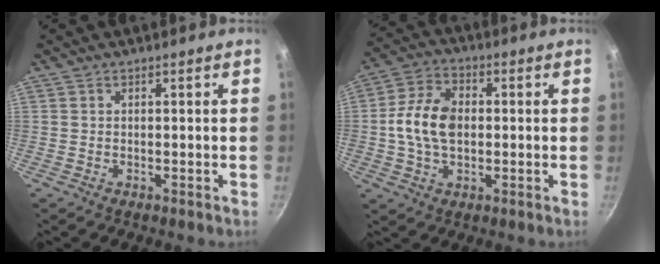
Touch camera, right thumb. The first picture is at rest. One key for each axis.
{"total": 10.5, "fx": -0.1, "fy": 6.8, "fz": 8.0, "tx": -0.144, "ty": 0.019, "tz": -0.014}